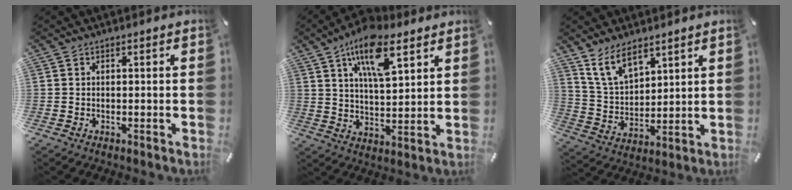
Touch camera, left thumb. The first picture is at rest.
{"total": 13.6, "force": [8.3, 5.6, 9.2], "torque": [-0.154, -0.026, 0.143]}
{"total": 9.3, "force": [7.0, 4.7, 4.0], "torque": [-0.093, -0.024, 0.134]}